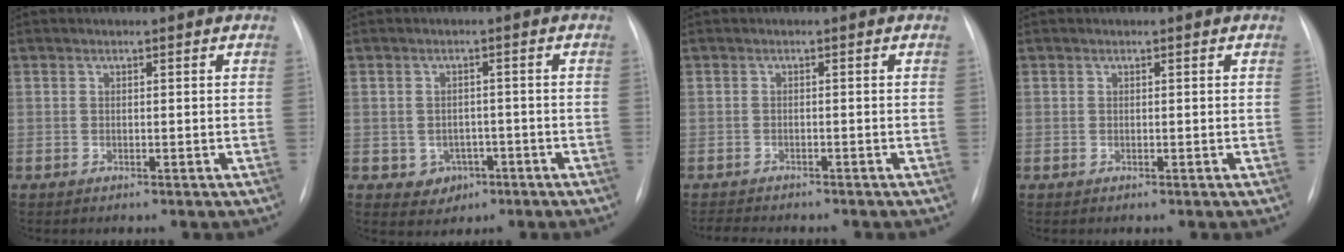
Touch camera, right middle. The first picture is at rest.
{"total": 3.7, "force": [-1.5, 3.2, 1.1], "torque": [-0.011, 0.008, -0.010]}
{"total": 3.3, "force": [-3.1, 0.3, 1.1], "torque": [-0.016, -0.009, -0.046]}
{"total": 0.0}